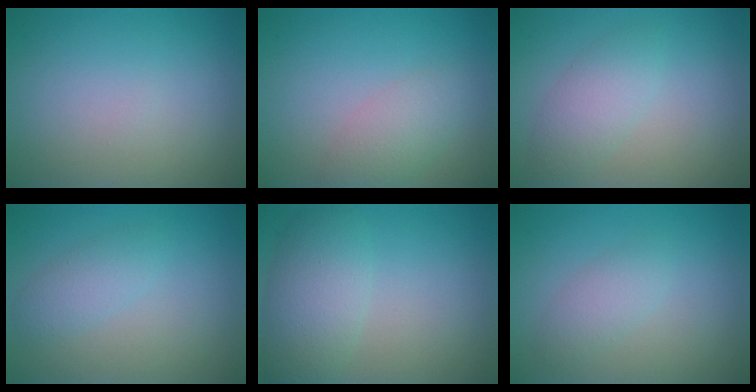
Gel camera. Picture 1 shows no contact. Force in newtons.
{"total": 2.7, "press": 2.7, "slide": 0.1}
{"total": 2.7, "press": 2.7, "slide": 0.0}
{"total": 1.9, "press": 1.9, "slide": 0.1}
{"total": 4.3, "press": 4.3, "slide": 0.3}
{"total": 1.9, "press": 1.9, "slide": 0.1}